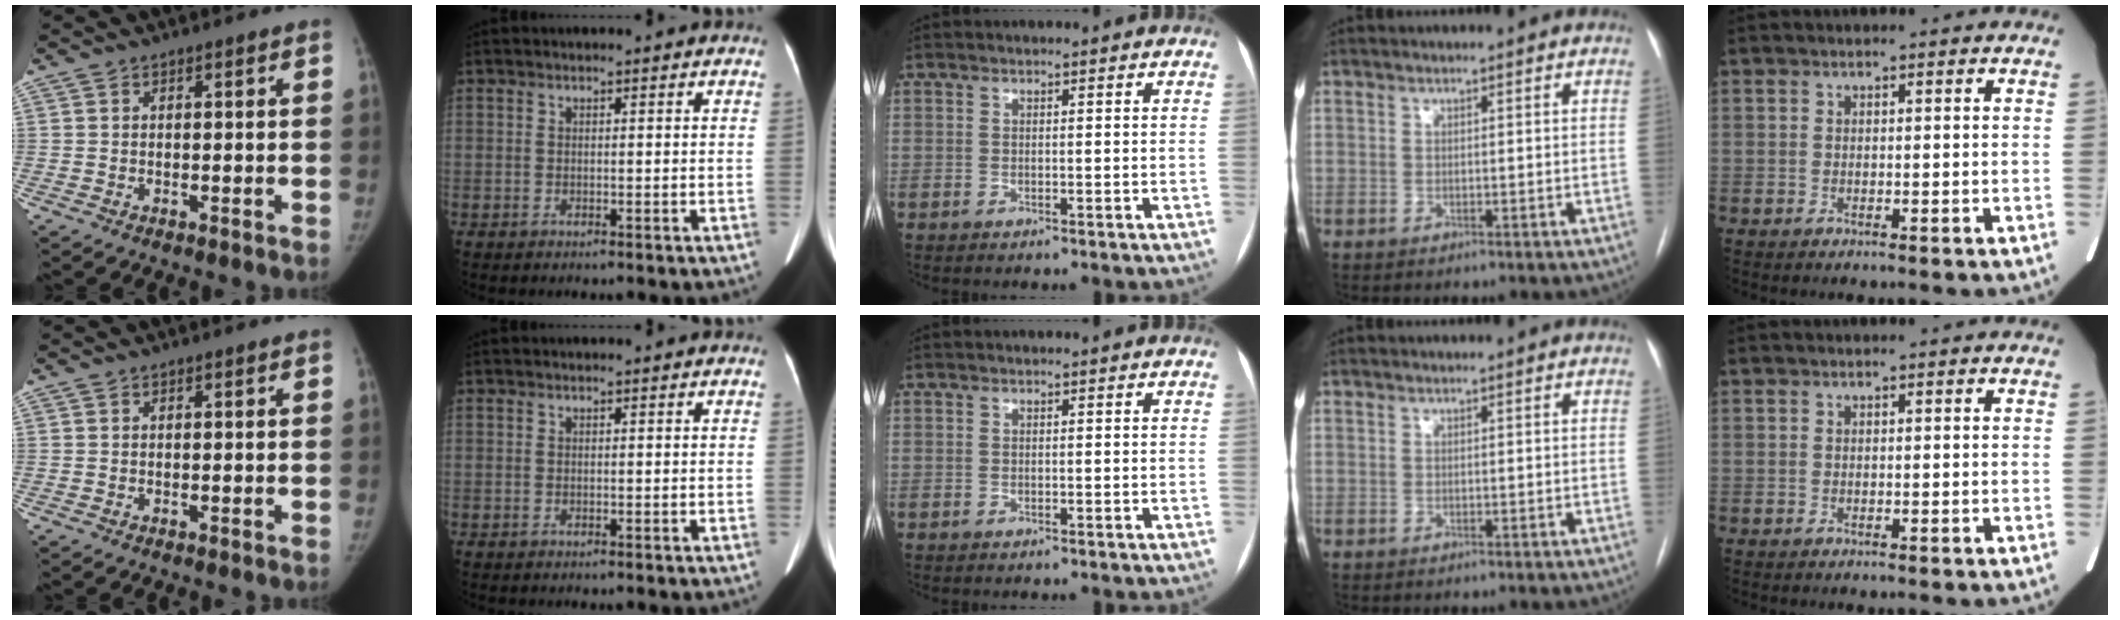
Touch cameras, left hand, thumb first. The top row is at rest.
{}